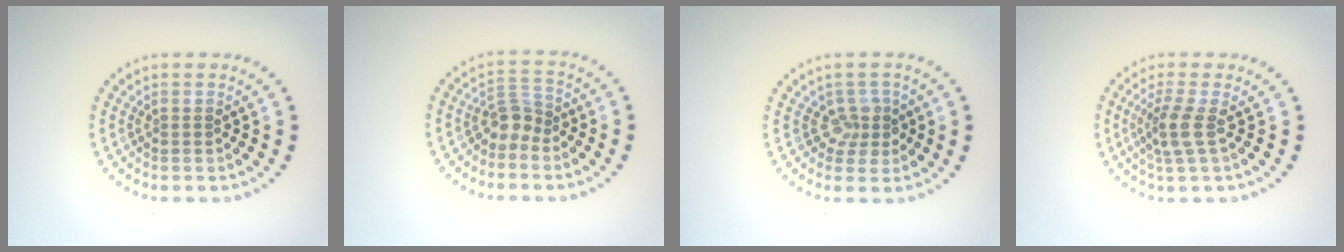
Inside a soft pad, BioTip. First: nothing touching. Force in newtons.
{"total": 2.2, "press": 1.6, "slide": 1.5}
{"total": 2.1, "press": 1.7, "slide": 1.3}
{"total": 2.7, "press": 2.0, "slide": 1.8}